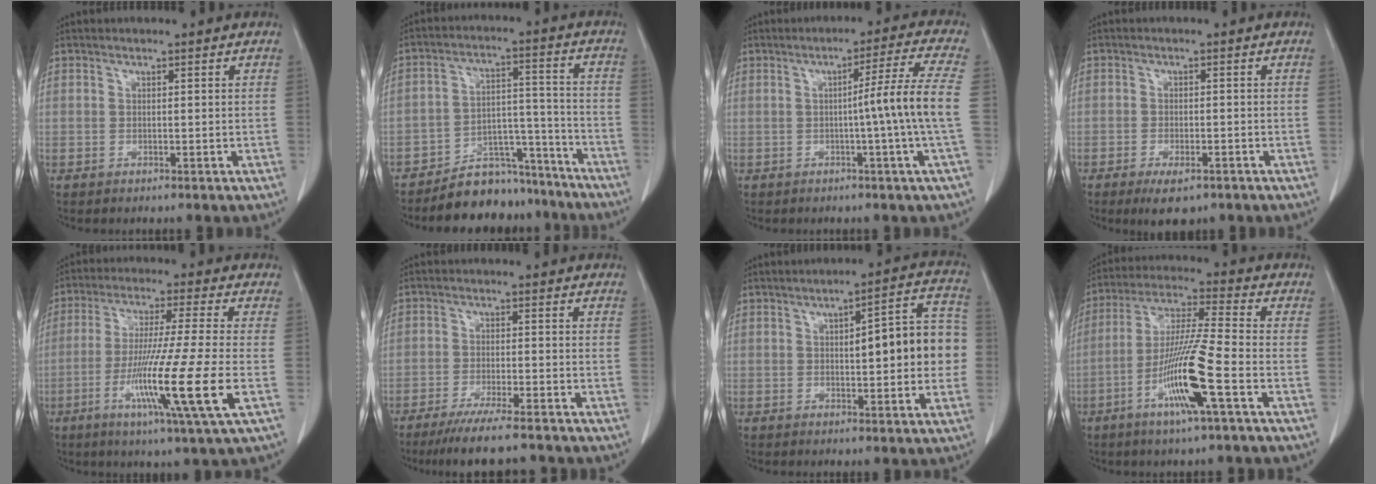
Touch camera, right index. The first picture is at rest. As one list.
[{"total": 10.8, "force": [-9.7, 4.4, 1.8], "torque": [-0.004, 0.063, -0.156]}, {"total": 8.7, "force": [-0.9, -2.5, 8.3], "torque": [-0.113, 0.002, -0.012]}, {"total": 4.8, "force": [-3.1, 1.6, 3.2], "torque": [-0.052, -0.006, -0.045]}, {"total": 15.0, "force": [-4.5, -1.9, 14.2], "torque": [-0.271, -0.033, -0.085]}, {"total": 9.7, "force": [-8.1, 0.4, 5.2], "torque": [-0.078, -0.024, -0.129]}, {"total": 11.9, "force": [0.2, 3.0, 11.5], "torque": [-0.140, 0.036, 0.003]}, {"total": 12.9, "force": [-5.1, -0.3, 11.9], "torque": [-0.236, -0.011, -0.099]}]